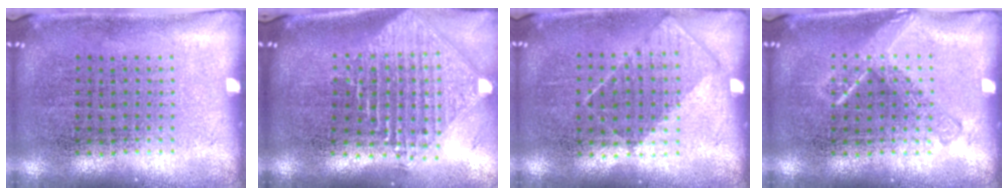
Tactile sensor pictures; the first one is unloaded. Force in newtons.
{"total": 2.4, "press": 1.9, "slide": 1.5}
{"total": 0.9, "press": 0.7, "slide": 0.5}
{"total": 2.3, "press": 2.3, "slide": 0.4}